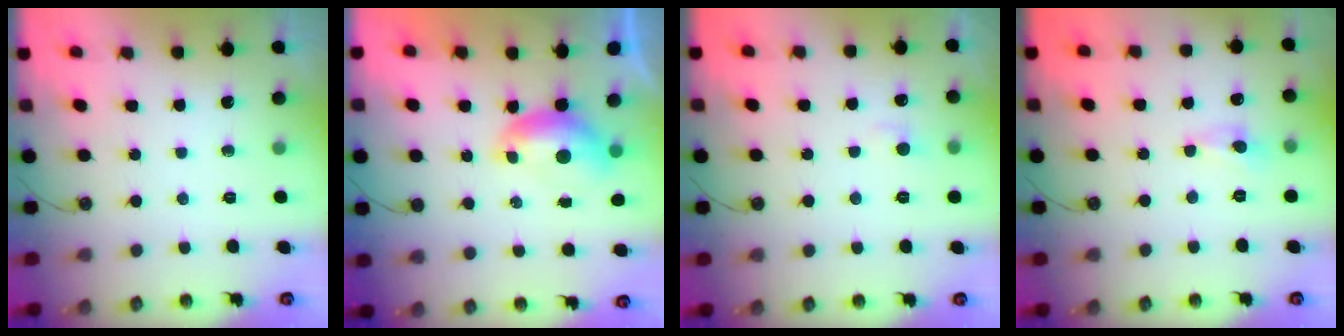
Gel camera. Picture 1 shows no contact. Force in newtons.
{"total": 0.5, "press": 0.5, "slide": 0.2}
{"total": 1.3, "press": 1.2, "slide": 0.6}
{"total": 1.0, "press": 0.9, "slide": 0.6}